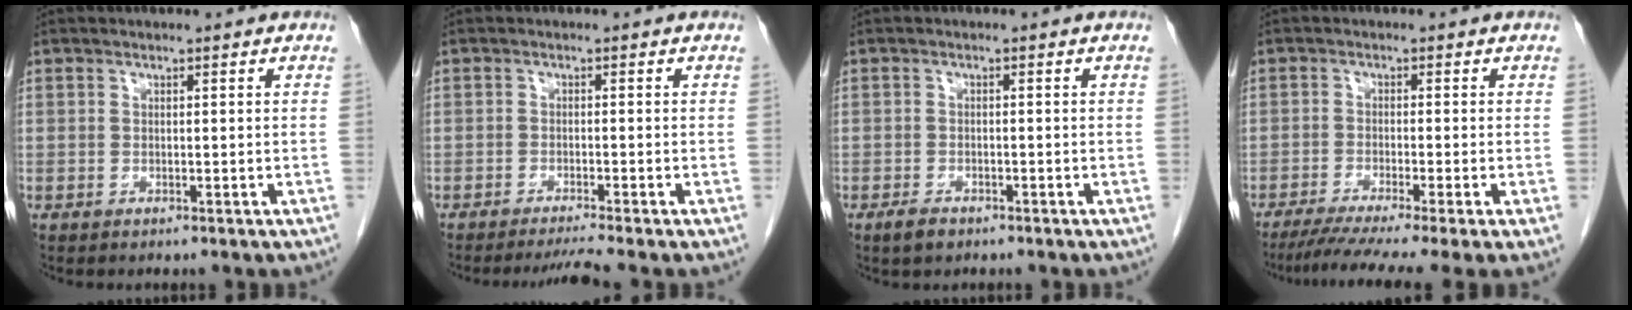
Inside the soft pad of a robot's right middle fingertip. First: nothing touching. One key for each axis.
{"total": 3.1, "fx": -2.6, "fy": -1.6, "fz": 0.7, "tx": -0.022, "ty": -0.015, "tz": -0.045}
{"total": 2.4, "fx": -1.9, "fy": 0.9, "fz": 1.3, "tx": -0.036, "ty": -0.005, "tz": -0.029}
{"total": 10.9, "fx": -8.3, "fy": -0.9, "fz": 7.1, "tx": -0.107, "ty": -0.030, "tz": -0.127}